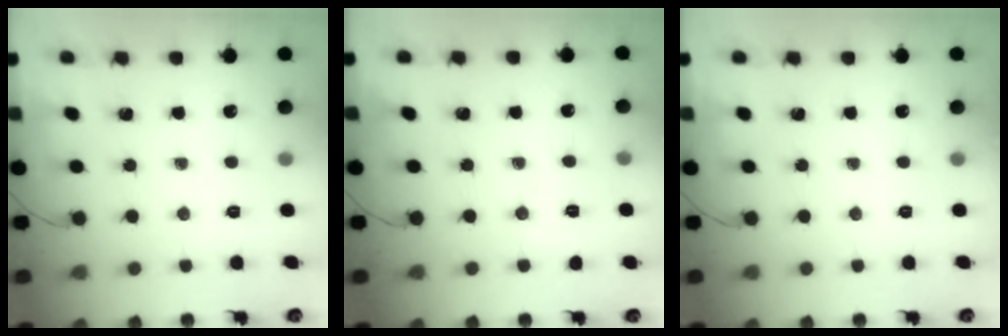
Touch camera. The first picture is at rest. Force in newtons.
{"total": 1.2, "press": 0.3, "slide": 1.2}
{"total": 0.0}